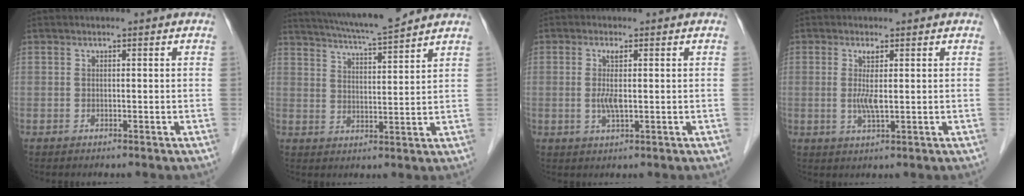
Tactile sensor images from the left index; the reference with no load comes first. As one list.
[{"total": 11.6, "force": [10.4, -0.1, 5.0], "torque": [-0.093, 0.014, 0.162]}, {"total": 3.3, "force": [0.1, 0.4, 3.3], "torque": [-0.070, -0.004, 0.003]}, {"total": 3.4, "force": [0.3, 0.2, 3.3], "torque": [-0.071, -0.006, 0.009]}]